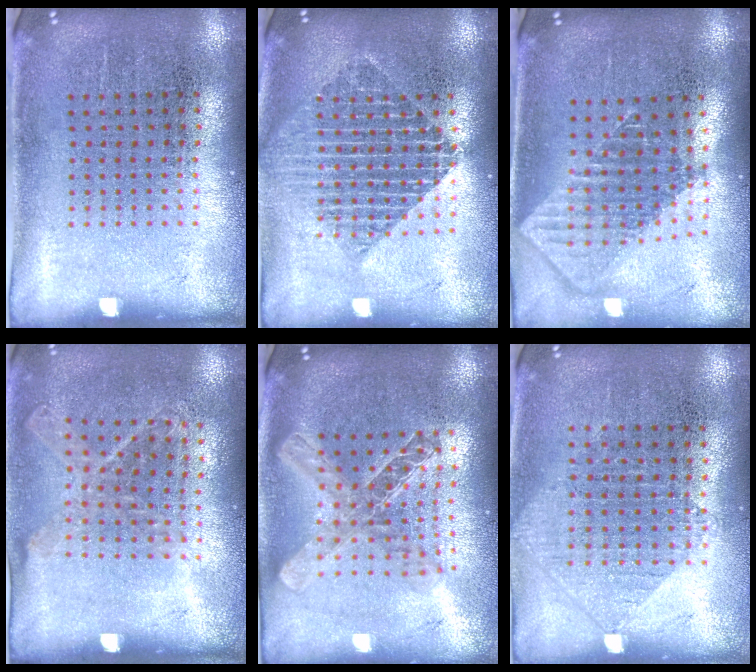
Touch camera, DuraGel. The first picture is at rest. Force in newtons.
{"total": 1.8, "press": 1.6, "slide": 1.0}
{"total": 1.9, "press": 1.5, "slide": 1.2}
{"total": 1.1, "press": 1.0, "slide": 0.5}
{"total": 2.1, "press": 1.7, "slide": 1.1}
{"total": 1.0, "press": 0.9, "slide": 0.3}